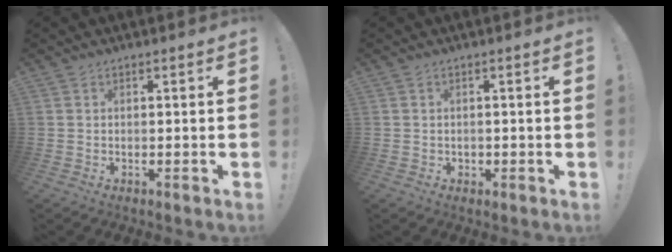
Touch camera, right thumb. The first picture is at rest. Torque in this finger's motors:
{"motor_torque": [0.03, 0.09, -0.20, -0.07, -0.01]}